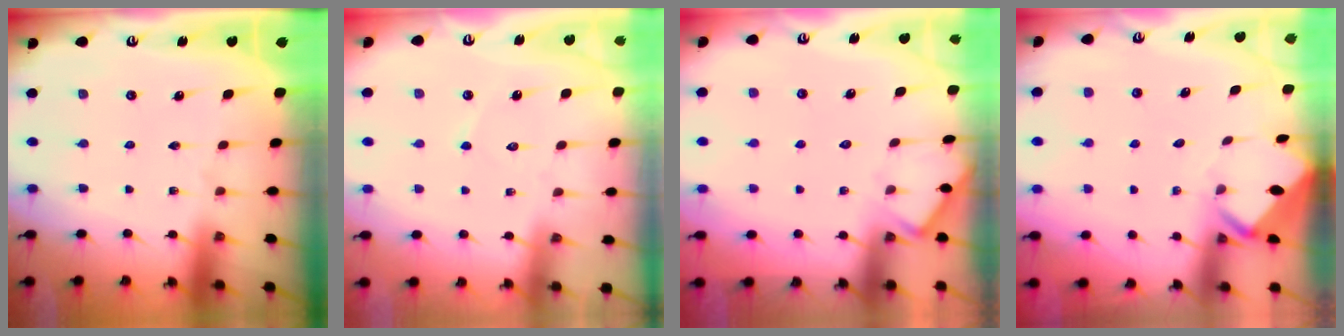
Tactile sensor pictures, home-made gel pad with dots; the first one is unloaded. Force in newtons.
{"total": 2.8, "press": 2.8, "slide": 0.2}
{"total": 4.1, "press": 4.0, "slide": 0.6}
{"total": 3.2, "press": 3.2, "slide": 0.2}